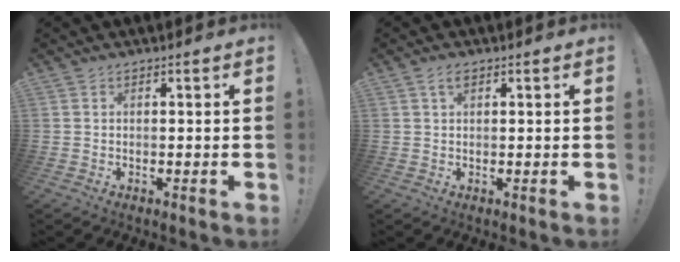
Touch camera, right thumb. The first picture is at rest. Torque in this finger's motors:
{"motor_torque": [0.11, 0.12, 0.28, 0.04, 0.00]}